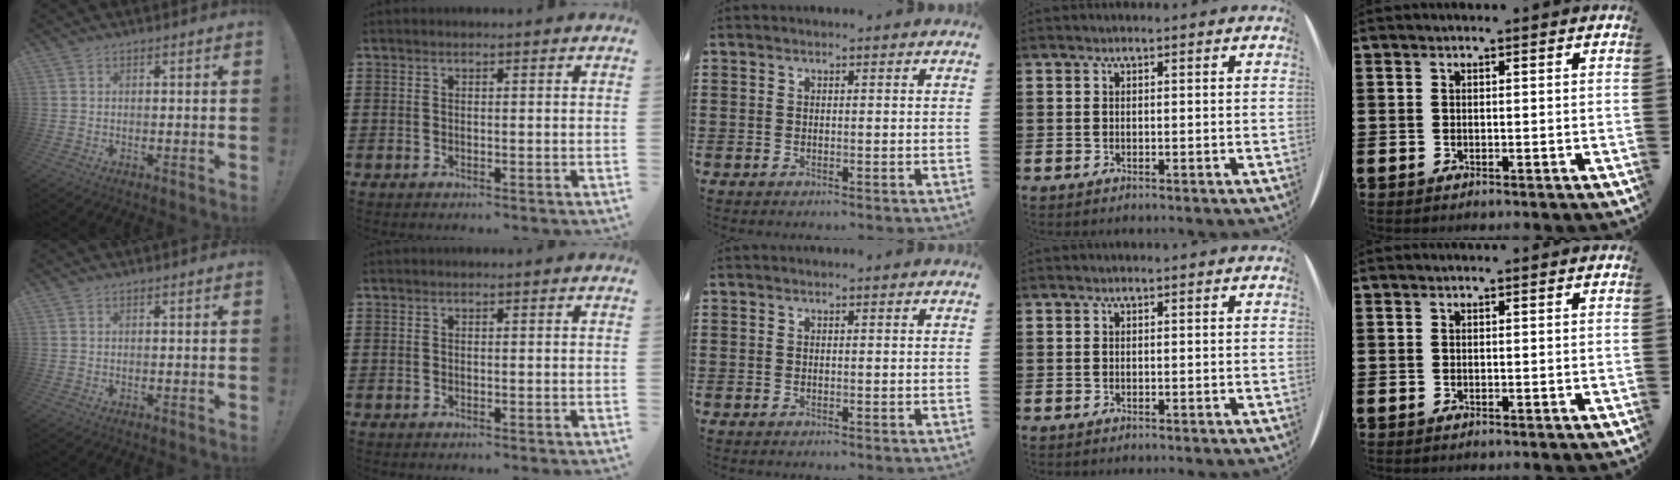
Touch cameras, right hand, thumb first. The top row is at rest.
{}